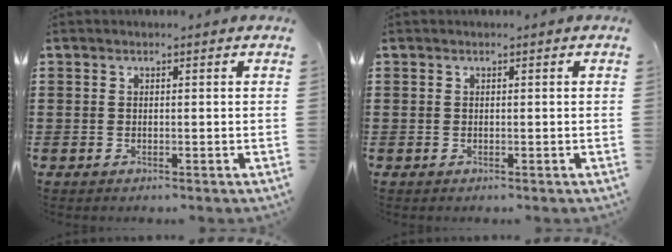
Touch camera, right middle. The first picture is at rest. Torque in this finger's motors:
{"motor_torque": [0.00, -0.01, 0.00, 0.00]}